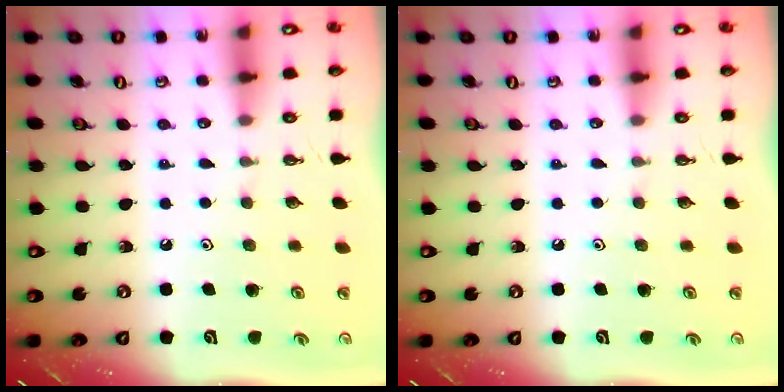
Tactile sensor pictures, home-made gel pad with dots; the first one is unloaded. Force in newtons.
{"total": 0.0}